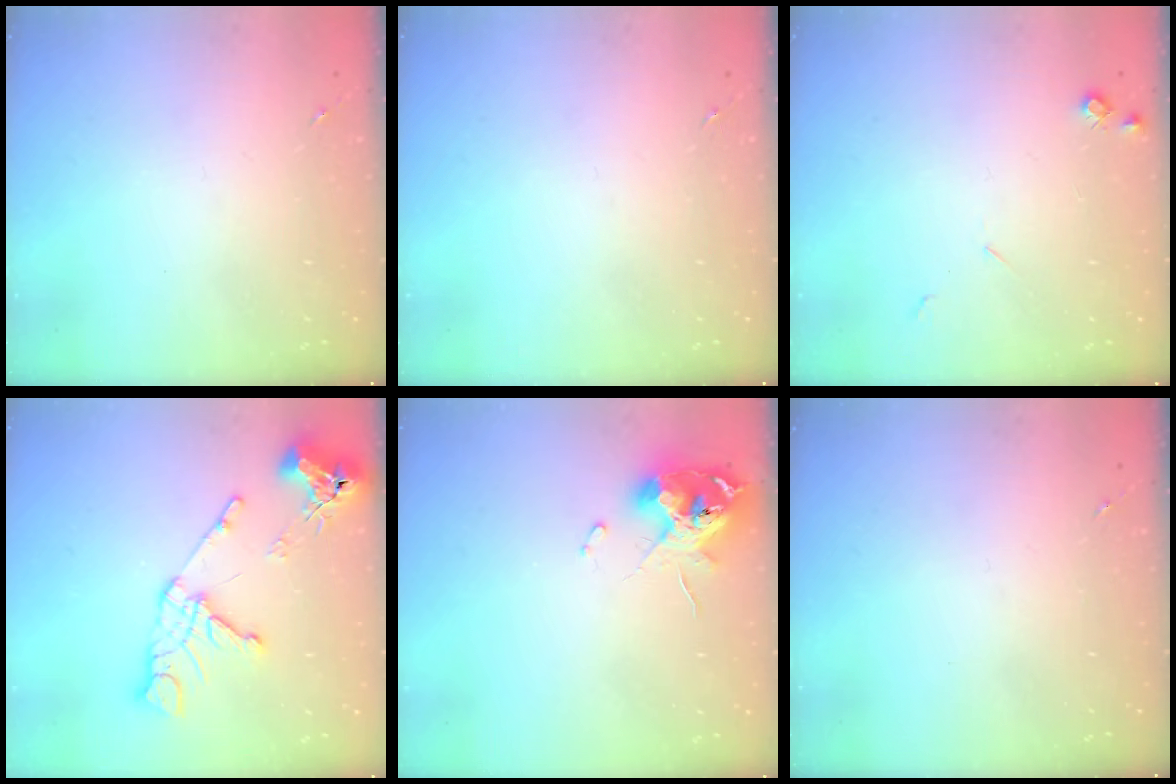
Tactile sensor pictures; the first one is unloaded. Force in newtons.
{"total": 0.0}
{"total": 5.6, "press": 5.6, "slide": 0.8}
{"total": 14.1, "press": 14.0, "slide": 1.6}
{"total": 11.2, "press": 11.2, "slide": 1.3}
{"total": 0.0}